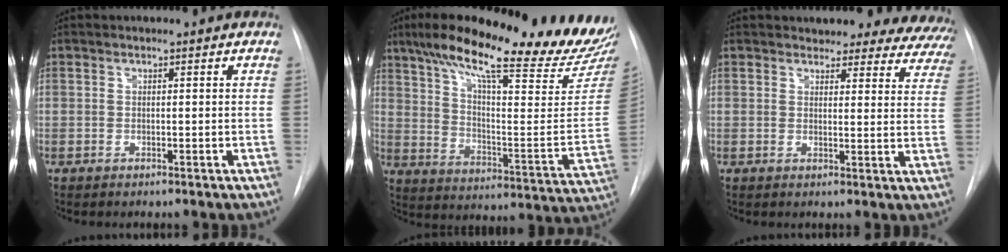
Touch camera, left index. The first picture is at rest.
{"total": 28.8, "force": [24.1, 3.0, 15.5], "torque": [-0.242, -0.072, 0.322]}
{"total": 16.1, "force": [15.0, 5.1, 2.8], "torque": [-0.006, -0.054, 0.142]}